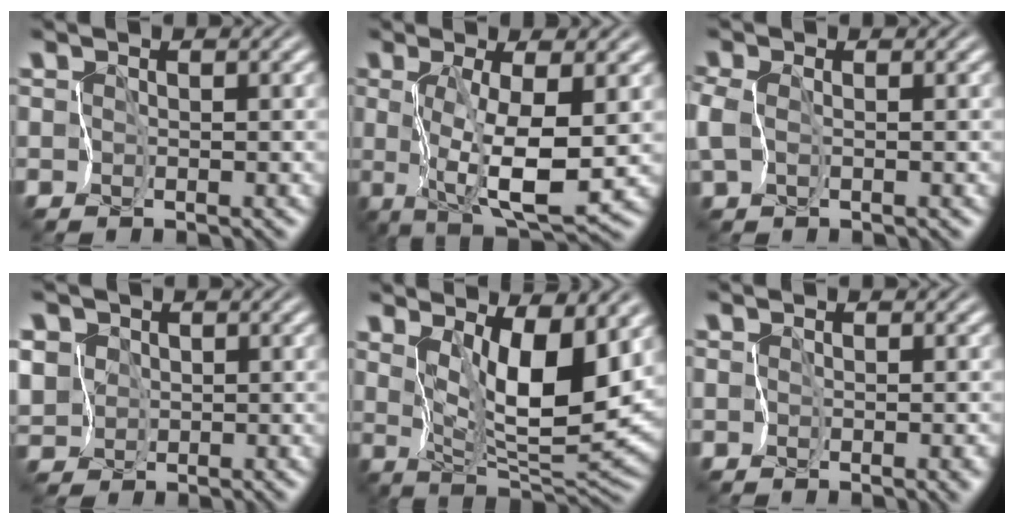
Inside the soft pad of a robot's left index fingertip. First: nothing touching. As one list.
[{"total": 5.8, "force": [0.1, 1.2, 5.7], "torque": [-0.115, -0.010, 0.008]}, {"total": 2.4, "force": [-0.4, 1.4, 1.9], "torque": [-0.053, -0.005, -0.008]}, {"total": 6.6, "force": [1.6, 5.9, 2.6], "torque": [-0.073, 0.017, 0.002]}, {"total": 7.0, "force": [2.7, 2.0, 6.1], "torque": [-0.113, -0.023, 0.053]}, {"total": 2.2, "force": [-1.1, 1.2, 1.5], "torque": [-0.001, -0.006, -0.009]}]